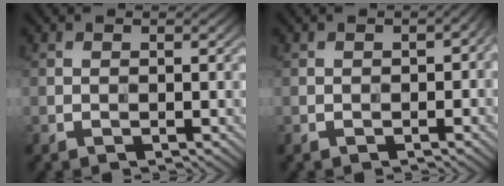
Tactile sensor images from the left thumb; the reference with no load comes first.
{"total": 2.5, "force": [-0.8, 1.5, 1.7], "torque": [-0.023, -0.010, -0.013]}